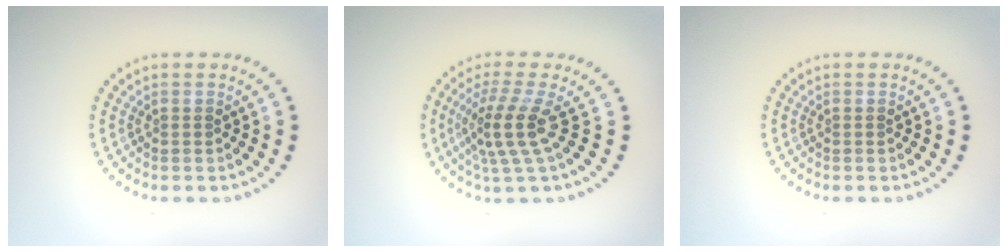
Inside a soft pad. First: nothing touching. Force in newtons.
{"total": 3.9, "press": 2.9, "slide": 2.7}
{"total": 0.0}